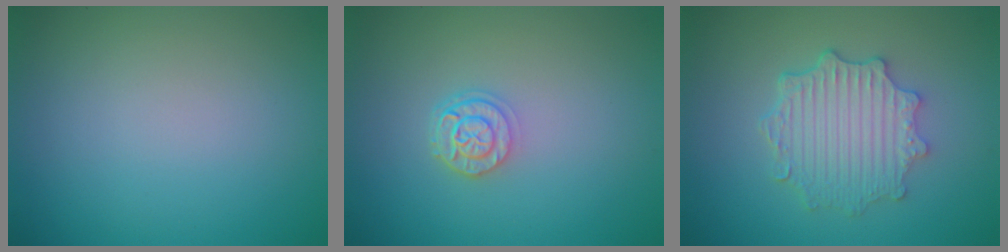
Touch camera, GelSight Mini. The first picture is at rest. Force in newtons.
{"total": 2.4, "press": 1.9, "slide": 1.4}
{"total": 4.6, "press": 3.8, "slide": 2.6}